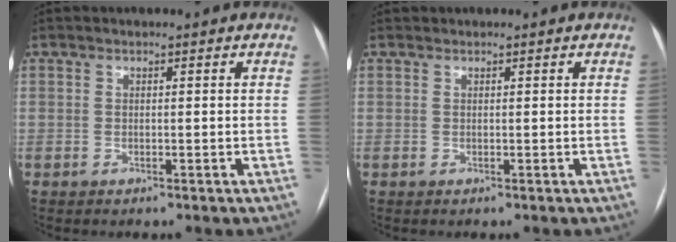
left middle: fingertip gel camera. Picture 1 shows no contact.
{"total": 0.0}